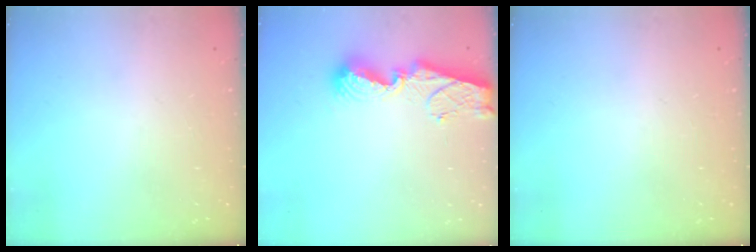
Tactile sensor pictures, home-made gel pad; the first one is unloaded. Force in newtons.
{"total": 9.2, "press": 9.2, "slide": 1.1}
{"total": 0.0}